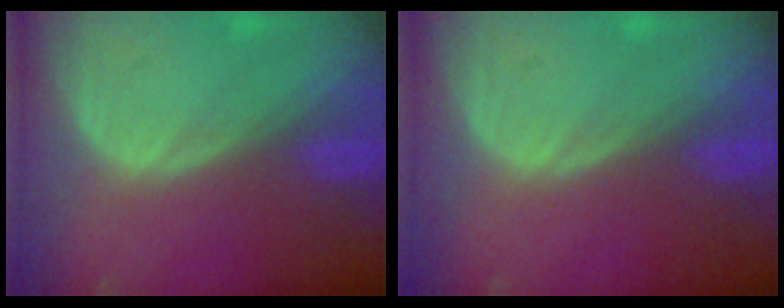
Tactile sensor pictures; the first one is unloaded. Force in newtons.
{"total": 0.0}